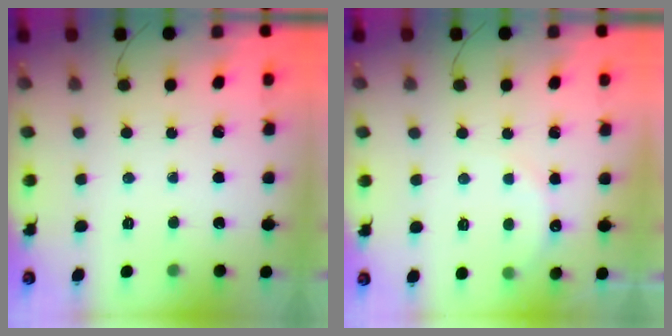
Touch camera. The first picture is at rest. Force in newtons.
{"total": 6.8, "press": 6.8, "slide": 1.1}